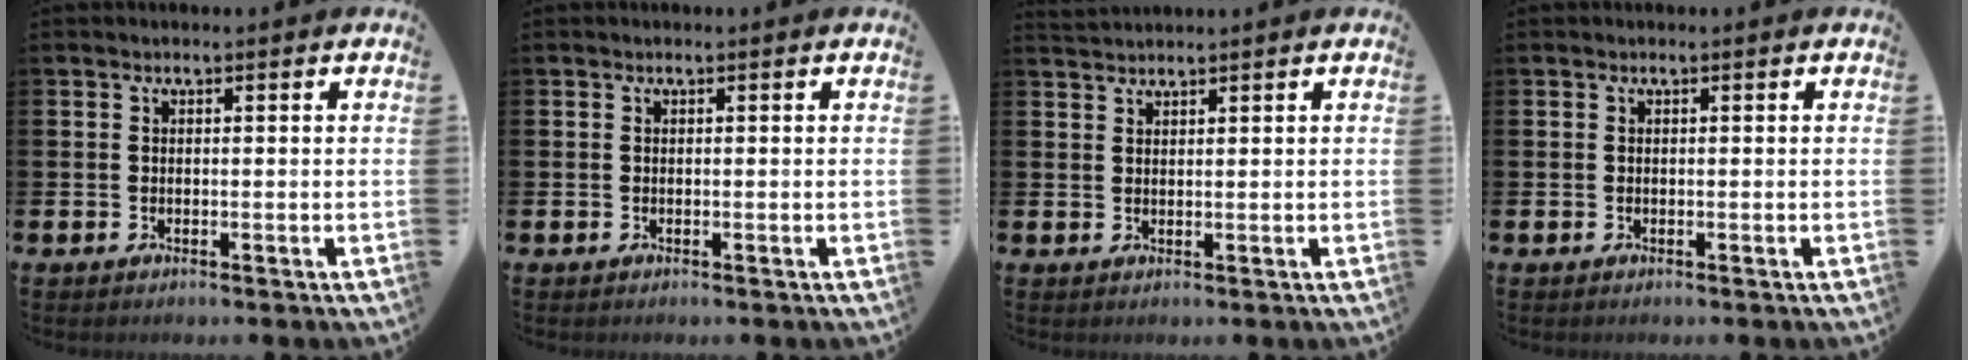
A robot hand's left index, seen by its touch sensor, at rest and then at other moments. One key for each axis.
{"total": 0.0}
{"total": 1.4, "fx": 1.4, "fy": 0.0, "fz": -0.1, "tx": 0.003, "ty": -0.002, "tz": 0.026}
{"total": 0.0}